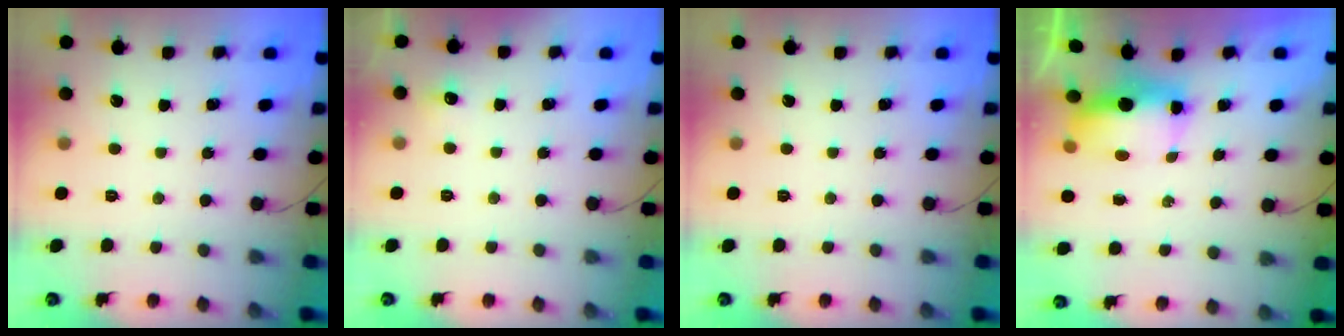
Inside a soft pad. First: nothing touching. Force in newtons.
{"total": 4.4, "press": 4.2, "slide": 1.3}
{"total": 0.0}
{"total": 7.0, "press": 6.9, "slide": 1.0}